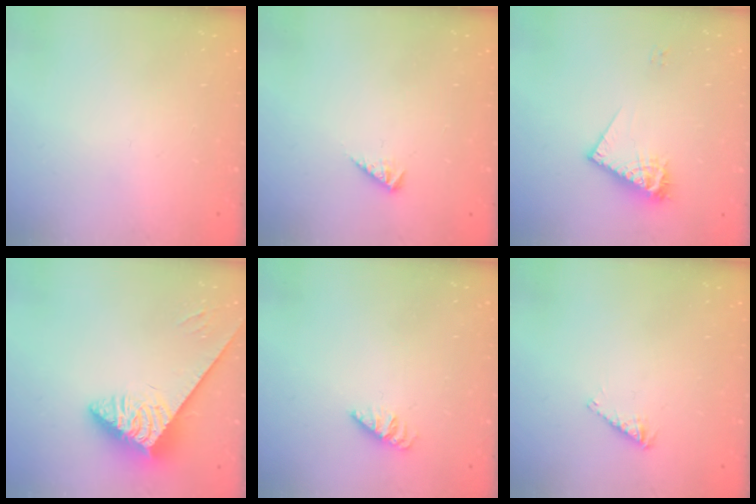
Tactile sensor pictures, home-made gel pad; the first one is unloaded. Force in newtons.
{"total": 2.7, "press": 2.7, "slide": 0.6}
{"total": 9.7, "press": 9.7, "slide": 0.4}
{"total": 3.7, "press": 3.6, "slide": 0.5}
{"total": 0.6, "press": 0.5, "slide": 0.2}
{"total": 3.8, "press": 3.8, "slide": 0.5}